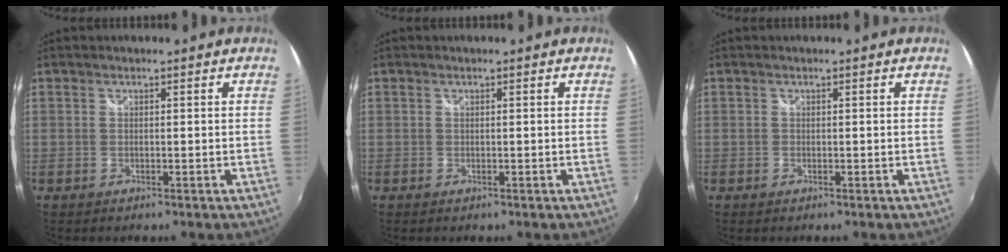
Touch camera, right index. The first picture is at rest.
{"total": 0.0}
{"total": 0.0}